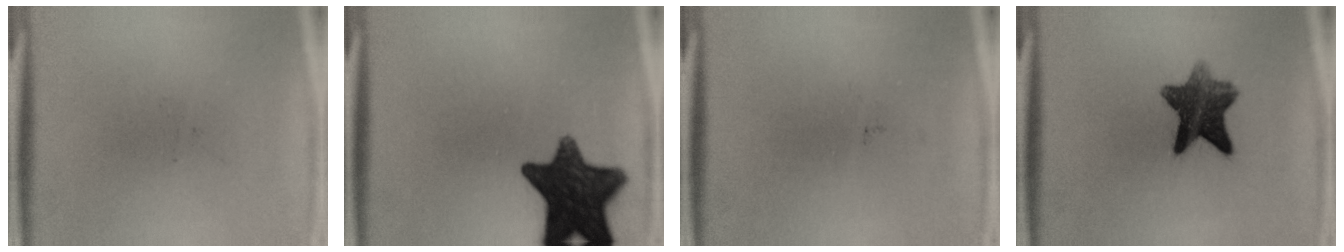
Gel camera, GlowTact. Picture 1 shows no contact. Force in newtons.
{"total": 14.2}
{"total": 0.0}
{"total": 8.9}